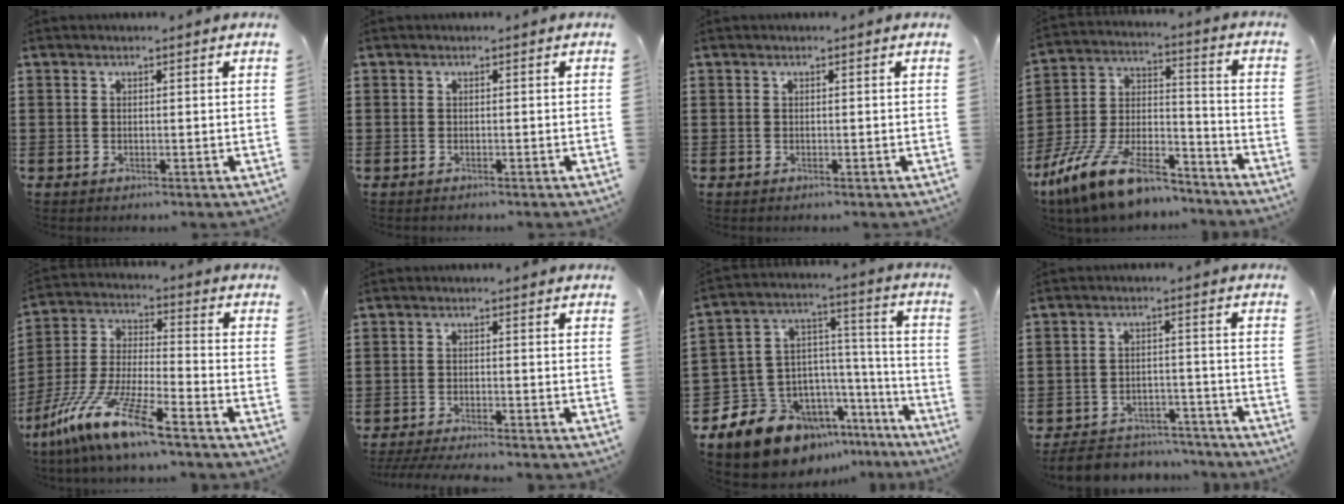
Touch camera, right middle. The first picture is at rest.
{"total": 0.5, "force": [-0.4, 0.3, 0.0], "torque": [0.001, 0.003, -0.009]}
{"total": 0.0}
{"total": 13.6, "force": [-10.9, 3.8, 7.2], "torque": [-0.152, 0.030, -0.209]}
{"total": 12.8, "force": [-10.1, 0.1, 7.8], "torque": [-0.180, -0.003, -0.203]}
{"total": 3.0, "force": [-2.9, 0.0, 0.7], "torque": [-0.021, -0.005, -0.062]}
{"total": 13.8, "force": [-11.6, 6.5, 3.9], "torque": [-0.111, 0.011, -0.214]}
{"total": 5.4, "force": [-5.2, 1.1, 0.6], "torque": [-0.015, 0.011, -0.104]}